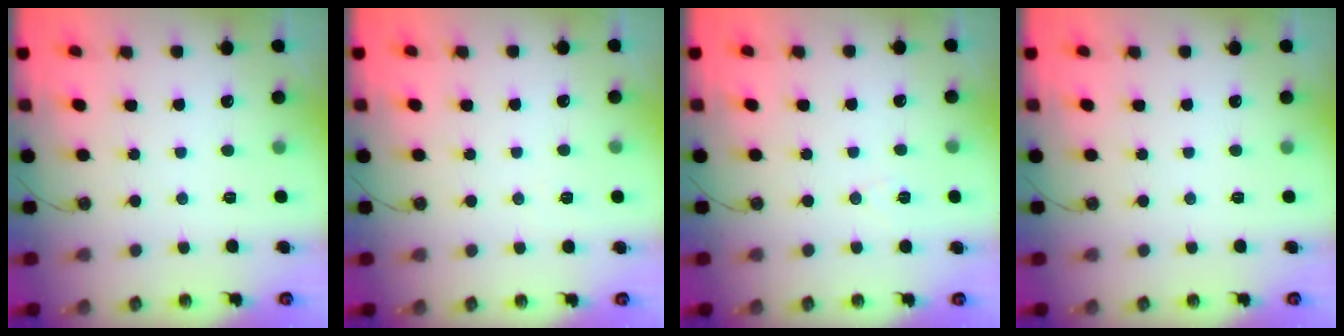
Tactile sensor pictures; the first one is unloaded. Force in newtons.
{"total": 6.4, "press": 4.7, "slide": 4.3}
{"total": 5.2, "press": 4.5, "slide": 2.6}
{"total": 0.0}